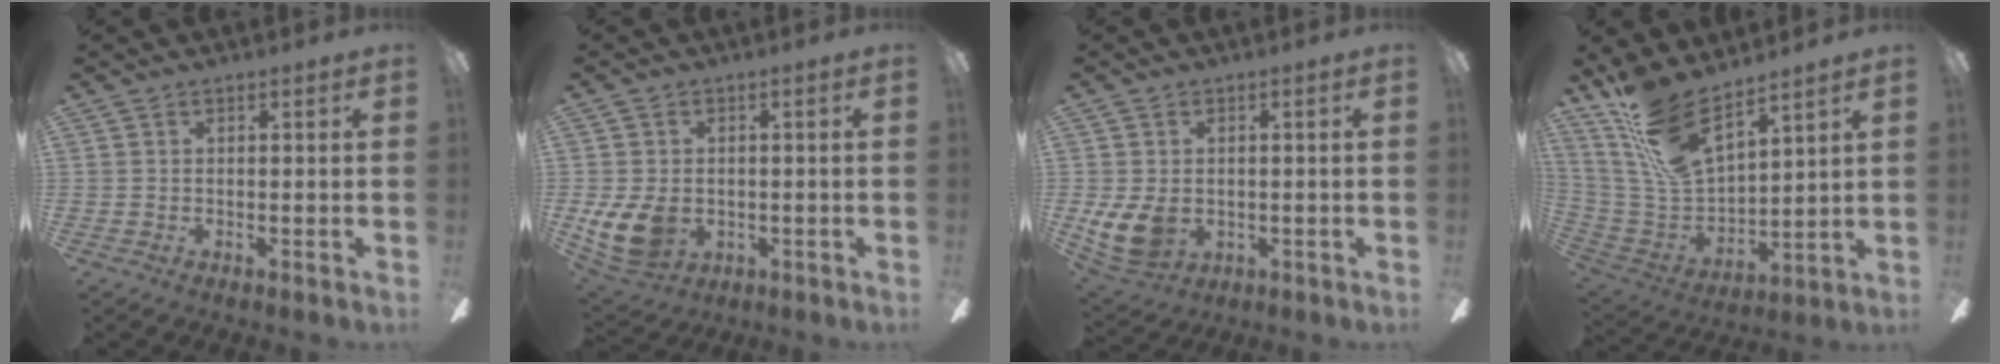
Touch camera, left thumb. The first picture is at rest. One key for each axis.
{"total": 9.5, "fx": -1.4, "fy": 7.0, "fz": 6.2, "tx": -0.132, "ty": -0.003, "tz": -0.022}
{"total": 8.4, "fx": -0.8, "fy": 6.3, "fz": 5.5, "tx": -0.130, "ty": -0.005, "tz": -0.012}
{"total": 15.8, "fx": 12.0, "fy": 5.3, "fz": 8.8, "tx": -0.210, "ty": -0.079, "tz": 0.219}